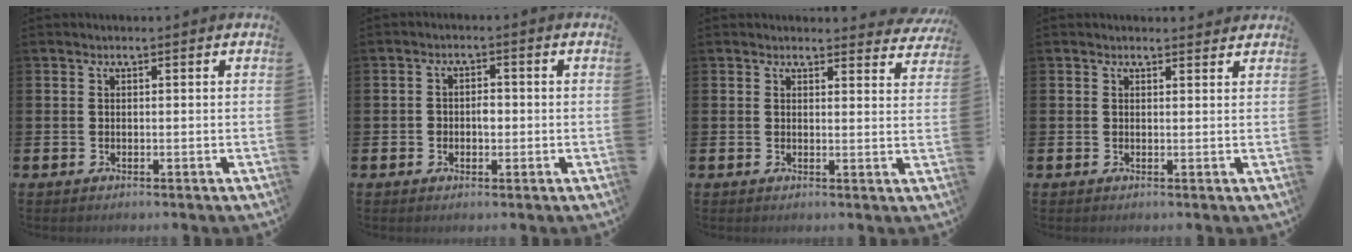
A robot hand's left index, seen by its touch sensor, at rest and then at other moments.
{"total": 2.0, "force": [-0.4, 1.5, 1.3], "torque": [-0.005, -0.001, -0.014]}
{"total": 2.4, "force": [2.3, 0.5, 0.1], "torque": [0.009, -0.016, 0.039]}
{"total": 1.1, "force": [1.0, 0.2, 0.0], "torque": [0.010, -0.002, 0.017]}